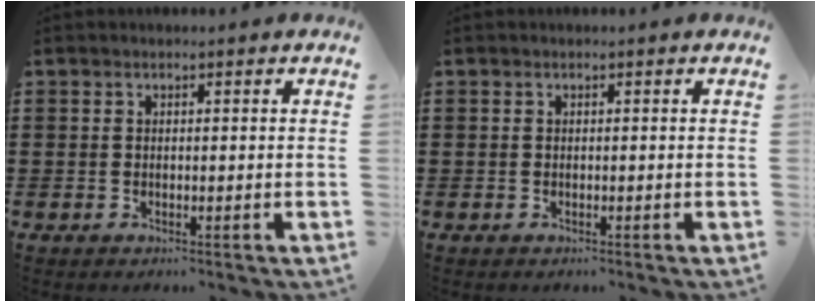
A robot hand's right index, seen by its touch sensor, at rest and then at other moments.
{"total": 0.0}